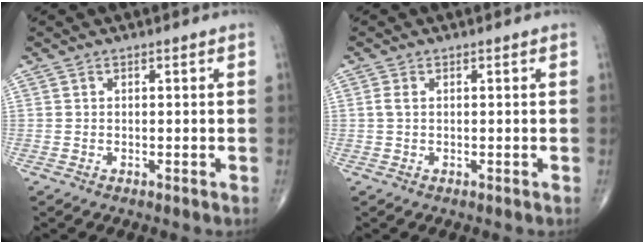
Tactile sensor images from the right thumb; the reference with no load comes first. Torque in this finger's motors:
{"motor_torque": [0.00, 0.00, 0.01, 0.00, 0.00]}